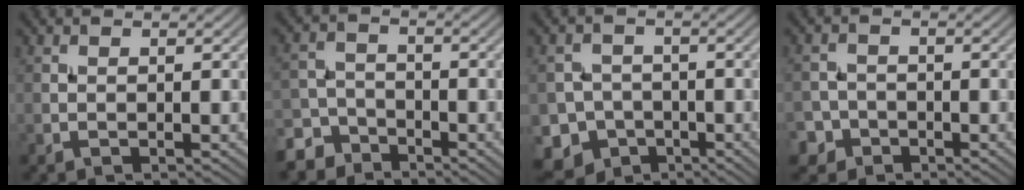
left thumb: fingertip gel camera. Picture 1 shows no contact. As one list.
[{"total": 5.2, "force": [-4.1, 3.1, 1.1], "torque": [-0.018, -0.005, -0.089]}, {"total": 8.8, "force": [-4.6, 7.2, 2.0], "torque": [-0.048, -0.026, -0.098]}, {"total": 3.4, "force": [-2.1, 2.7, 0.5], "torque": [-0.001, -0.001, -0.047]}]